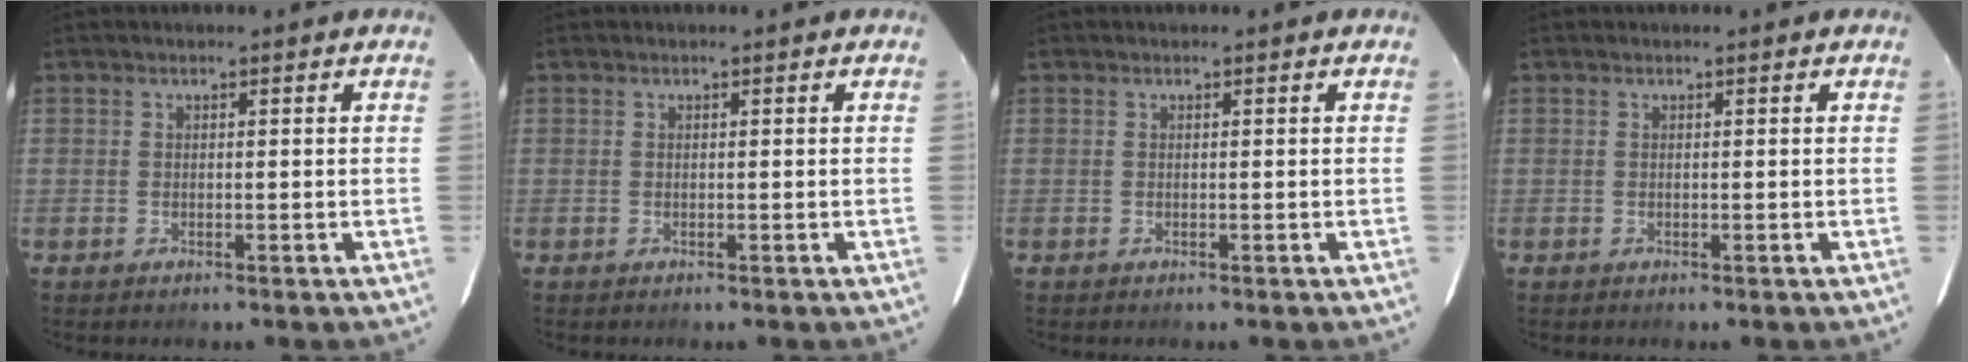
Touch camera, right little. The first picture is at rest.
{"total": 0.0}
{"total": 0.0}
{"total": 0.0}